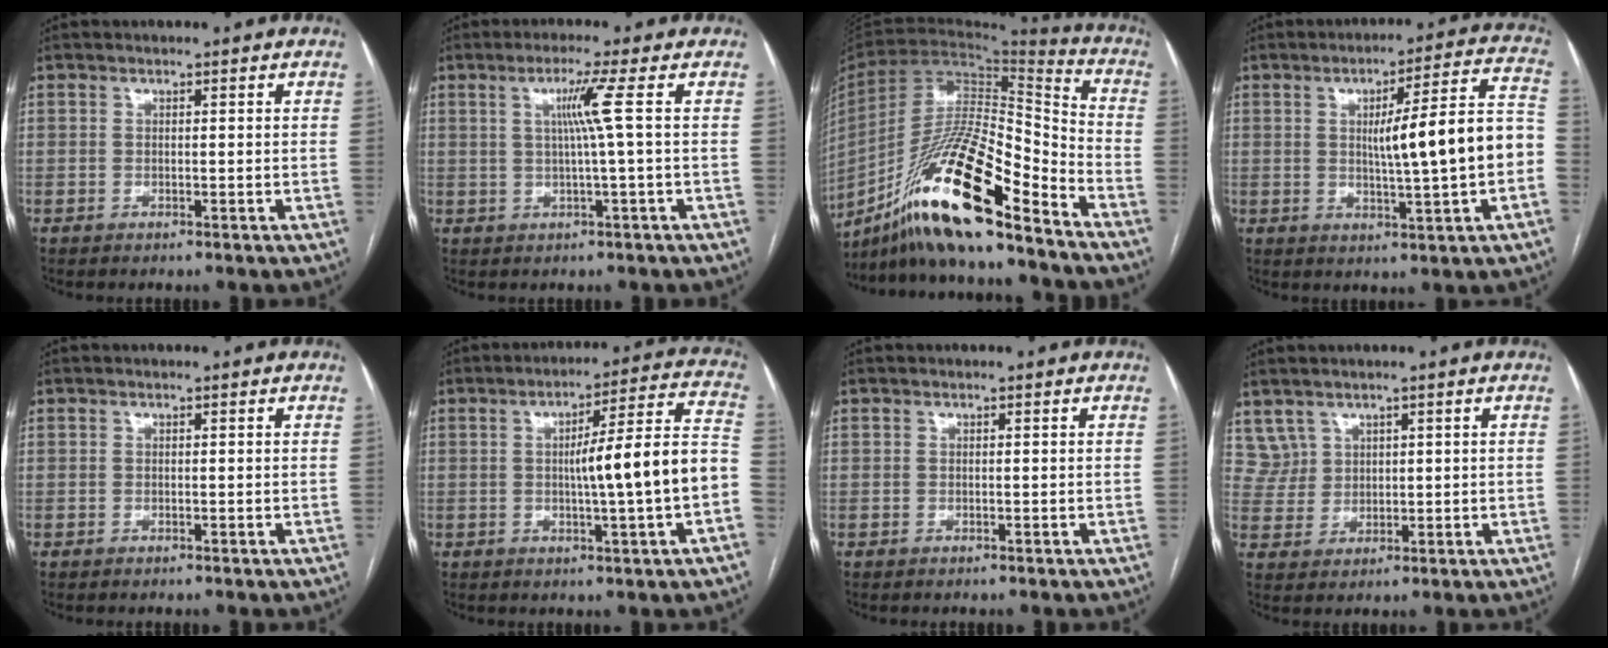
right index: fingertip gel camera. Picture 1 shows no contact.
{"total": 4.6, "force": [0.8, -1.6, 4.2], "torque": [-0.084, 0.001, 0.019]}
{"total": 23.0, "force": [-15.7, 2.7, 16.5], "torque": [-0.312, -0.020, -0.285]}
{"total": 13.5, "force": [-0.8, 0.7, 13.5], "torque": [-0.185, 0.026, -0.008]}
{"total": 0.0}
{"total": 13.5, "force": [-1.9, -0.3, 13.4], "torque": [-0.187, 0.022, -0.029]}
{"total": 0.0}
{"total": 4.3, "force": [3.0, 3.1, -0.3], "torque": [0.014, 0.012, 0.065]}